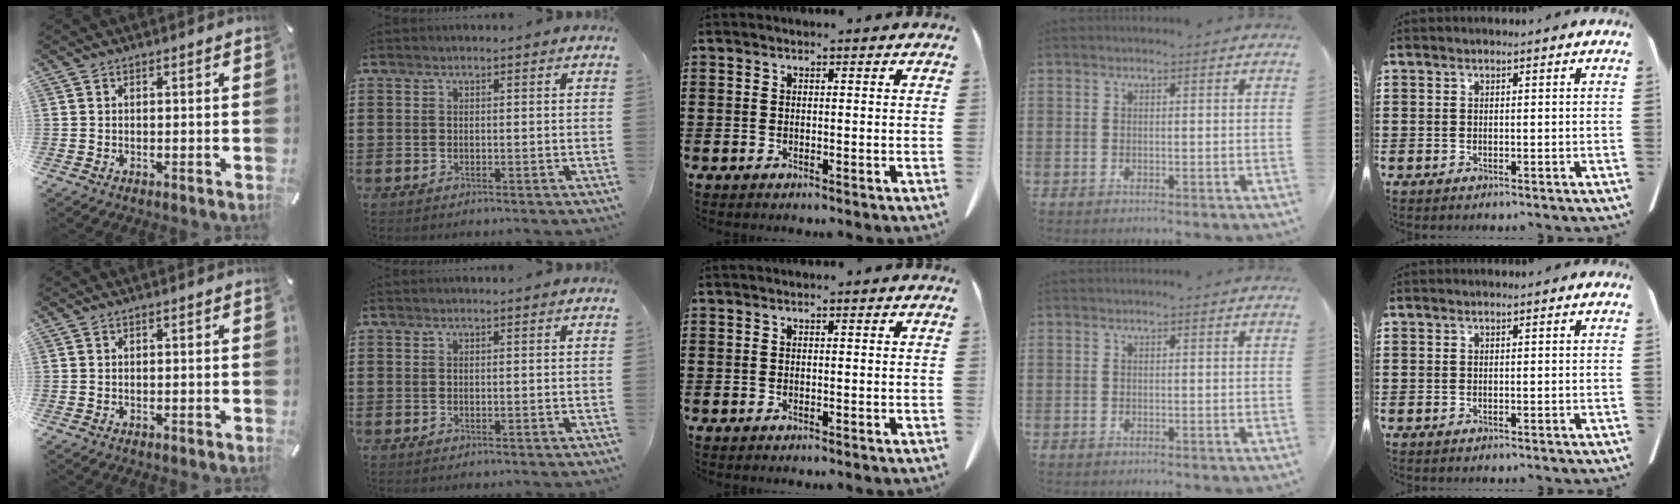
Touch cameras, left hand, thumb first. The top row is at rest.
{}